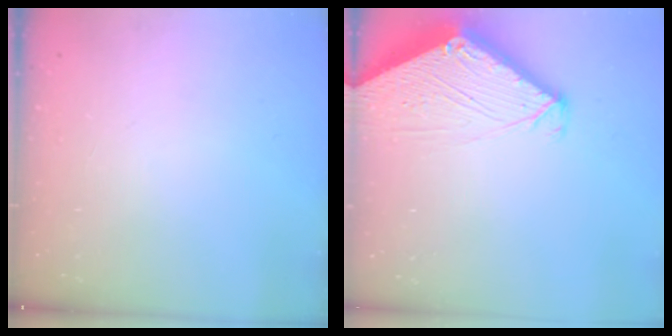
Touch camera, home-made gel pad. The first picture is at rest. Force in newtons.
{"total": 4.2, "press": 4.2, "slide": 0.4}